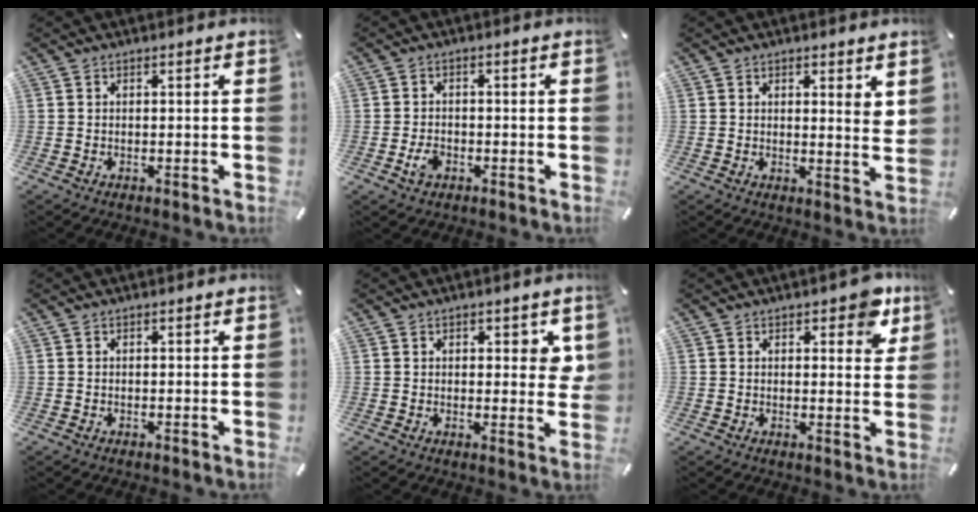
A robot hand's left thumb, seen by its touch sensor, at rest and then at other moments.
{"total": 3.3, "force": [-1.3, 2.2, 2.0], "torque": [-0.041, 0.004, -0.024]}
{"total": 3.4, "force": [2.3, 1.0, 2.3], "torque": [-0.026, -0.017, 0.035]}
{"total": 0.0}
{"total": 4.2, "force": [1.6, 2.4, 3.1], "torque": [-0.030, -0.006, 0.021]}
{"total": 6.5, "force": [4.1, 3.5, 3.6], "torque": [-0.032, -0.017, 0.067]}